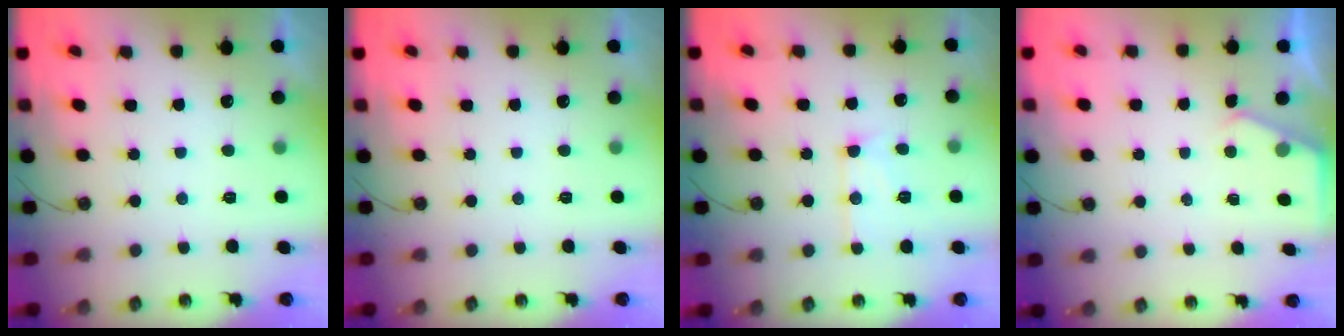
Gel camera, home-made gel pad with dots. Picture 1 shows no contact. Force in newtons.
{"total": 0.0}
{"total": 10.9, "press": 10.9, "slide": 1.0}
{"total": 2.4, "press": 2.4, "slide": 0.4}